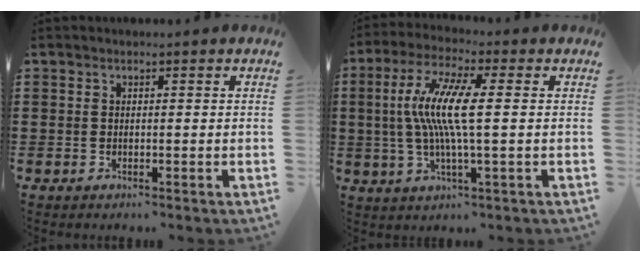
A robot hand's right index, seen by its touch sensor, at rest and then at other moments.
{"total": 9.3, "force": [0.3, 1.0, 9.3], "torque": [-0.205, -0.014, -0.009]}